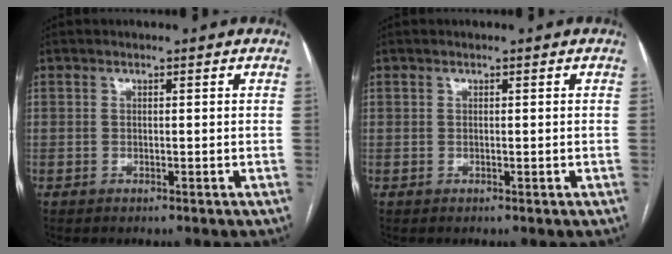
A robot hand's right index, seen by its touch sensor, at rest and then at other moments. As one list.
[{"total": 0.0}]